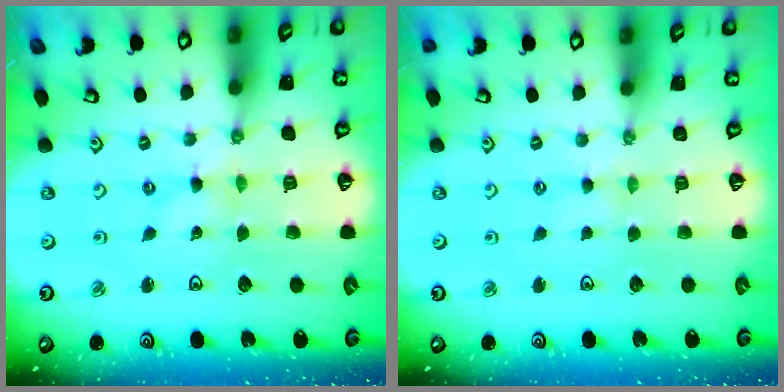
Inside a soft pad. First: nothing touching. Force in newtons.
{"total": 0.8, "press": 0.8, "slide": 0.3}